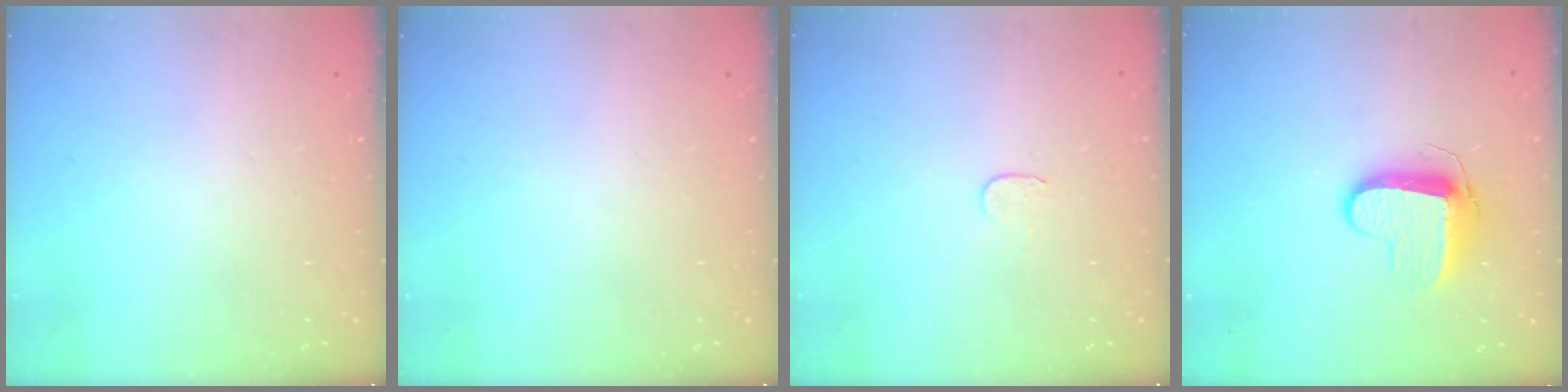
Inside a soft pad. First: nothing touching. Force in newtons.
{"total": 0.0}
{"total": 3.8, "press": 3.8, "slide": 0.4}
{"total": 9.7, "press": 9.7, "slide": 0.4}